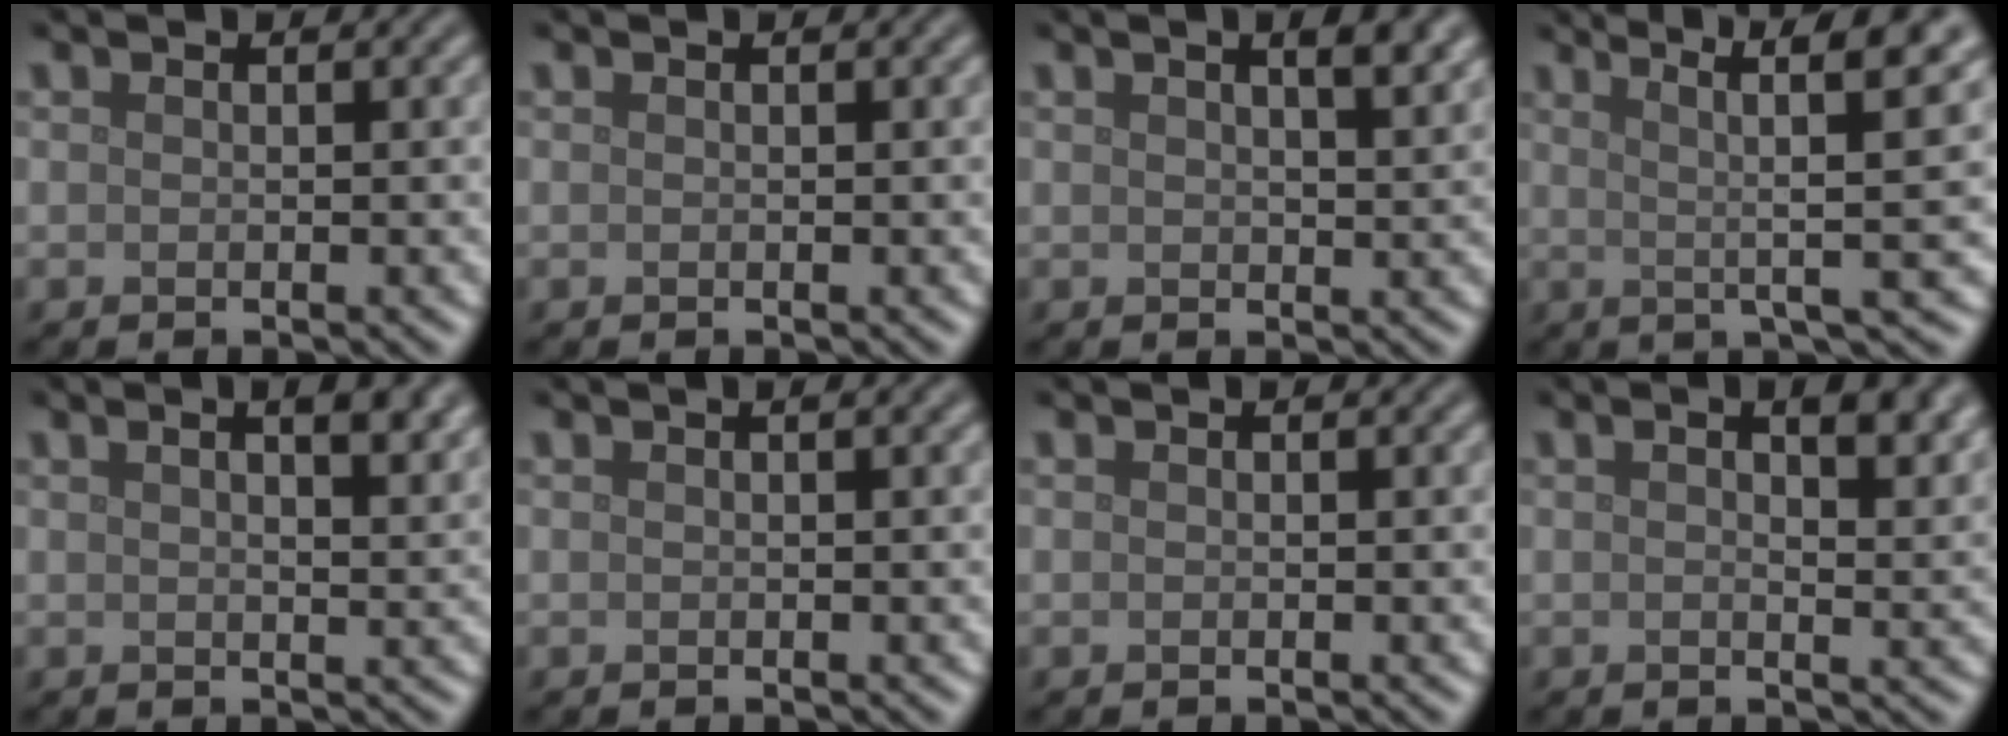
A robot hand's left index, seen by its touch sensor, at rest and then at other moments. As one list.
[{"total": 0.0}, {"total": 2.9, "force": [1.7, 0.9, 2.2], "torque": [-0.024, 0.004, 0.023]}, {"total": 7.3, "force": [2.5, 0.9, 6.9], "torque": [-0.104, 0.017, 0.046]}, {"total": 4.4, "force": [2.2, 1.6, 3.5], "torque": [-0.028, 0.013, 0.014]}, {"total": 0.8, "force": [0.3, 0.2, 0.7], "torque": [-0.006, 0.007, 0.005]}, {"total": 0.0}, {"total": 4.5, "force": [1.8, 1.3, 3.9], "torque": [-0.049, 0.006, 0.020]}]